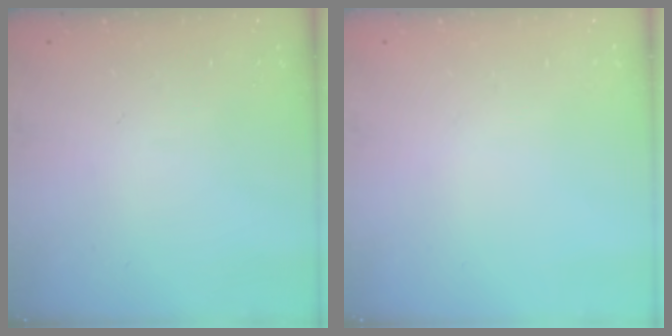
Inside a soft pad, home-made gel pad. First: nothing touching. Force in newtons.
{"total": 0.0}